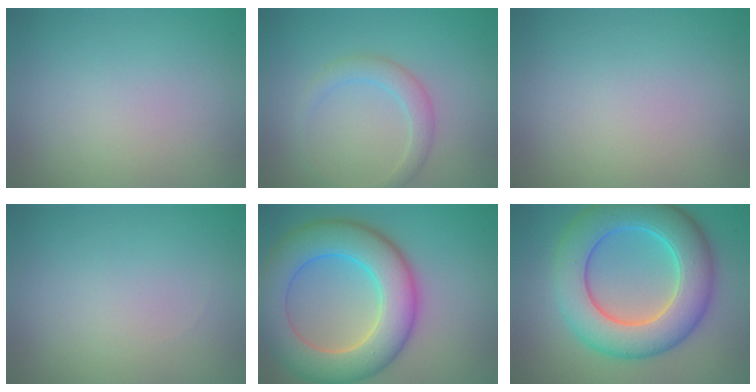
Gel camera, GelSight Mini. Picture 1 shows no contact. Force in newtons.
{"total": 2.1, "press": 2.1, "slide": 0.1}
{"total": 0.0}
{"total": 0.0}
{"total": 9.8, "press": 9.8, "slide": 0.1}
{"total": 9.9, "press": 9.9, "slide": 0.1}